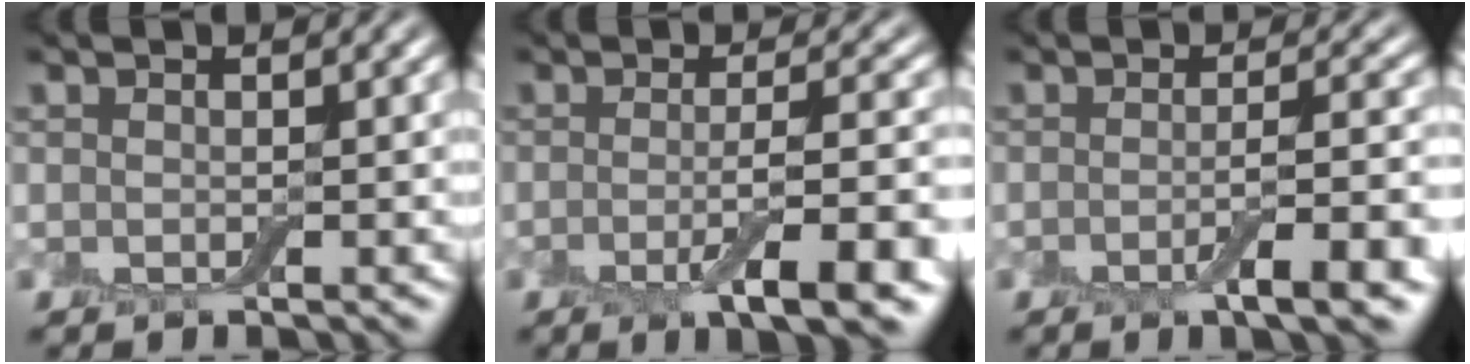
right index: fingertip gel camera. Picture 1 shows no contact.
{"total": 6.7, "force": [-2.3, 1.4, 6.2], "torque": [-0.092, -0.001, -0.040]}
{"total": 5.0, "force": [-1.7, 1.1, 4.6], "torque": [-0.066, 0.002, -0.031]}